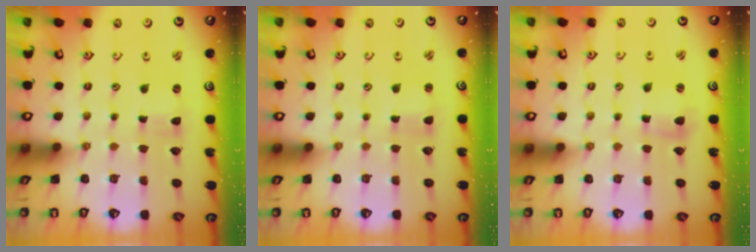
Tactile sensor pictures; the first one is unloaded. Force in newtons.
{"total": 1.0, "press": 1.0, "slide": 0.0}
{"total": 3.7, "press": 3.7, "slide": 0.3}